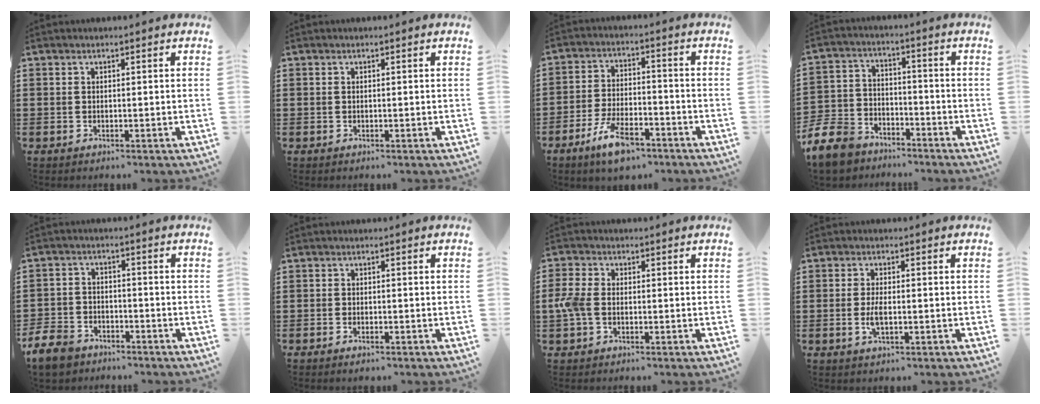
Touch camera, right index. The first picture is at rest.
{"total": 0.0}
{"total": 8.3, "force": [-5.5, 3.0, 5.4], "torque": [-0.115, 0.007, -0.101]}
{"total": 9.1, "force": [-8.0, 3.7, 2.6], "torque": [-0.083, 0.022, -0.161]}
{"total": 5.5, "force": [-4.9, 2.2, 1.5], "torque": [-0.059, 0.006, -0.104]}
{"total": 0.9, "force": [-0.7, 0.2, 0.4], "torque": [-0.009, -0.003, -0.013]}
{"total": 4.1, "force": [-0.8, 2.6, 3.1], "torque": [-0.088, -0.005, -0.023]}
{"total": 3.2, "force": [-0.7, 1.1, 2.9], "torque": [-0.066, -0.005, -0.016]}